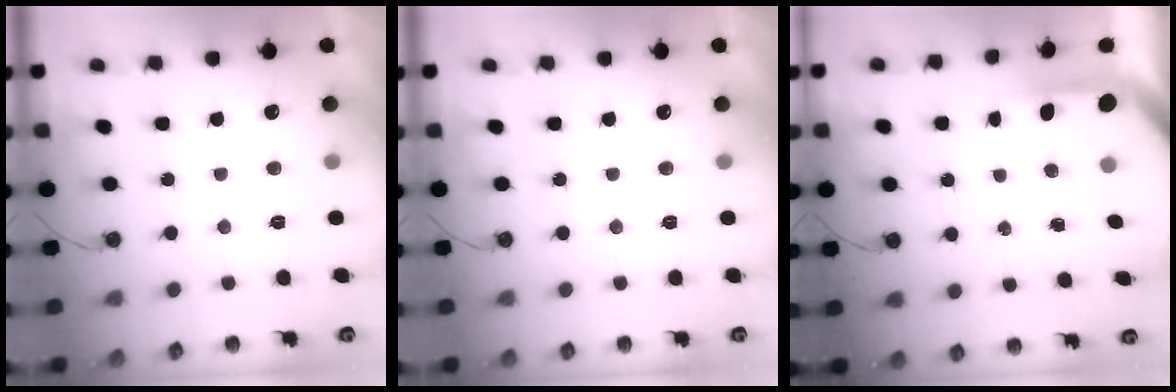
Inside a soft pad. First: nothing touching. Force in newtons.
{"total": 0.0}
{"total": 3.9, "press": 3.9, "slide": 0.4}